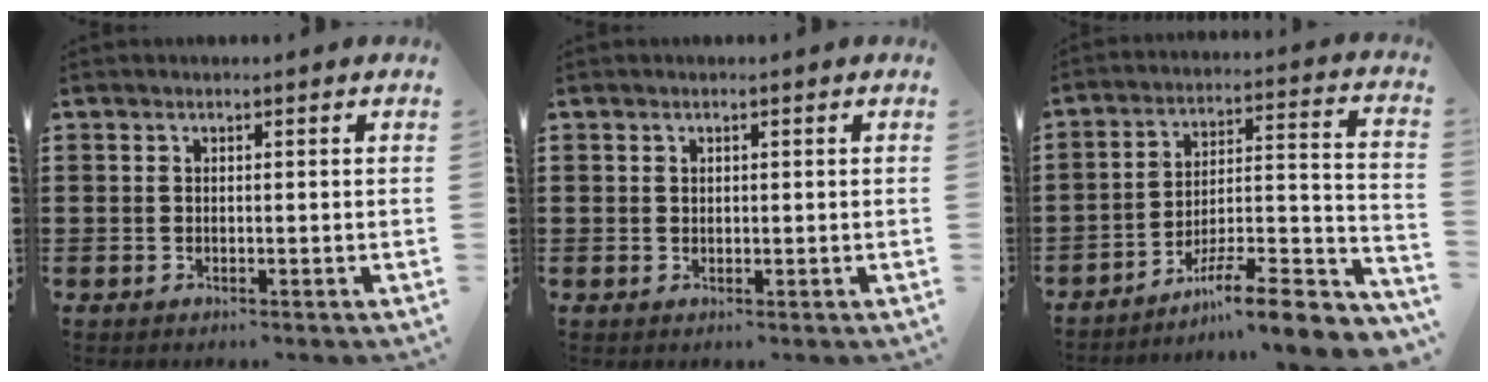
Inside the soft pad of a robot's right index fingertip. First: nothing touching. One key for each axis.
{"total": 0.5, "fx": 0.3, "fy": 0.4, "fz": 0.0, "tx": -0.002, "ty": 0.002, "tz": 0.007}
{"total": 9.1, "fx": -7.2, "fy": 1.0, "fz": 5.4, "tx": -0.075, "ty": 0.008, "tz": -0.141}